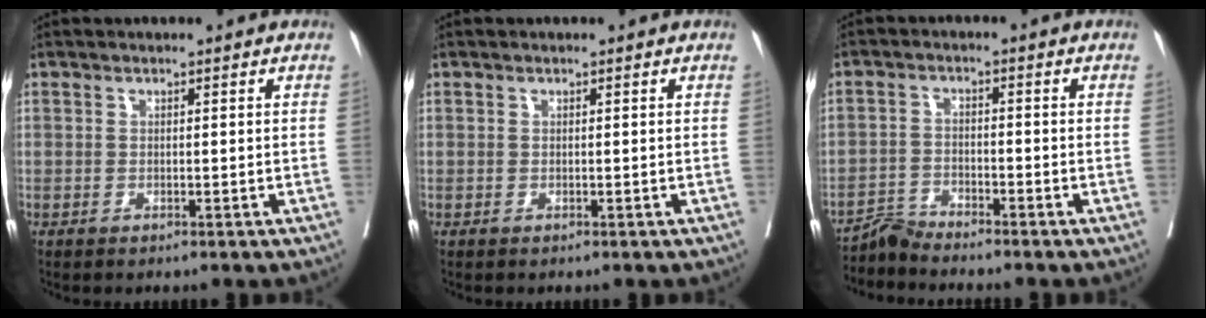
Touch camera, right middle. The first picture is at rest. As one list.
[{"total": 0.0}, {"total": 3.4, "force": [-3.2, -0.9, -0.5], "torque": [0.009, -0.017, -0.064]}]